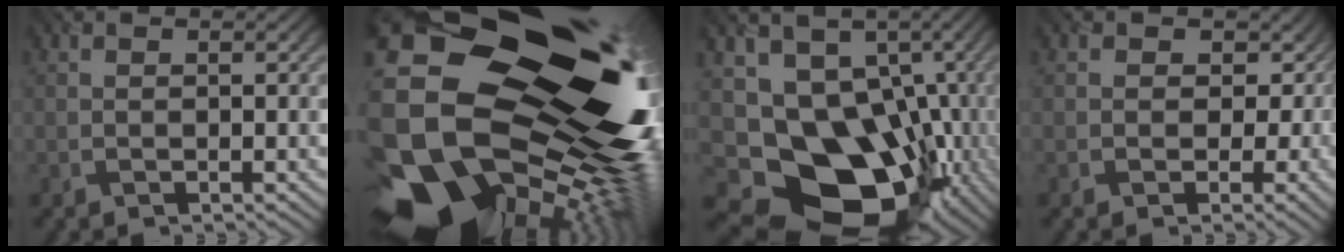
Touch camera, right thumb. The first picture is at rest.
{"total": 22.1, "force": [-2.6, 17.4, 13.3], "torque": [-0.250, -0.037, -0.080]}
{"total": 14.9, "force": [-4.0, 12.0, 7.9], "torque": [-0.117, -0.040, -0.060]}
{"total": 4.7, "force": [-0.5, 4.5, 1.2], "torque": [-0.010, 0.011, -0.016]}